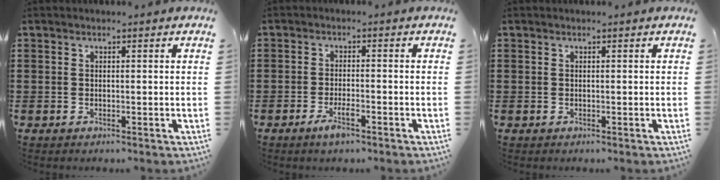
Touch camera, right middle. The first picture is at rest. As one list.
[{"total": 3.5, "force": [-2.0, 0.8, 2.7], "torque": [-0.058, -0.002, -0.040]}, {"total": 0.0}]